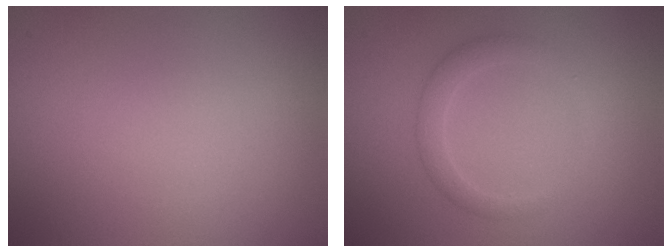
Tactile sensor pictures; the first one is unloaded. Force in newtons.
{"total": 1.9, "press": 1.9, "slide": 0.1}